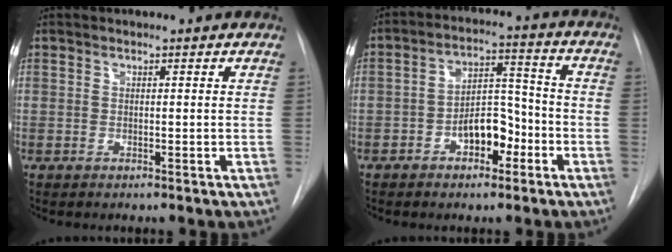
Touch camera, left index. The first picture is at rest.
{"total": 7.8, "force": [-4.9, 3.7, 4.9], "torque": [-0.081, 0.023, -0.077]}